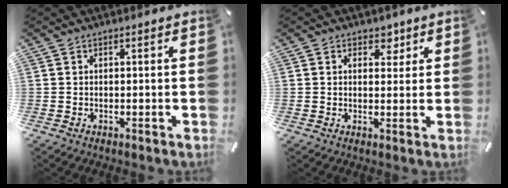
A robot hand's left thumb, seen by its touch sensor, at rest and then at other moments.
{"total": 3.8, "force": [1.9, 2.7, 1.9], "torque": [-0.004, -0.009, 0.025]}